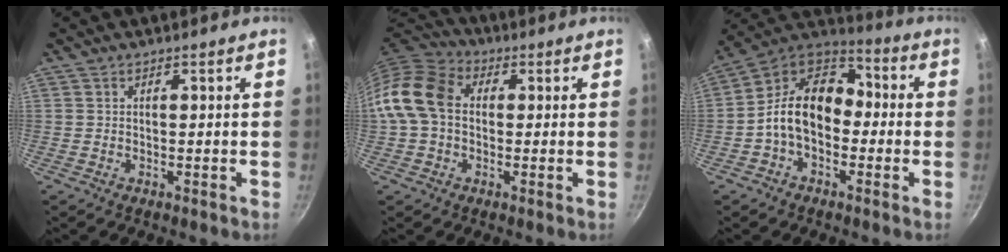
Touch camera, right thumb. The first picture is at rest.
{"total": 11.5, "force": [0.3, 8.6, 7.5], "torque": [-0.122, 0.027, -0.014]}
{"total": 14.8, "force": [-2.2, 10.4, 10.3], "torque": [-0.138, 0.052, -0.063]}